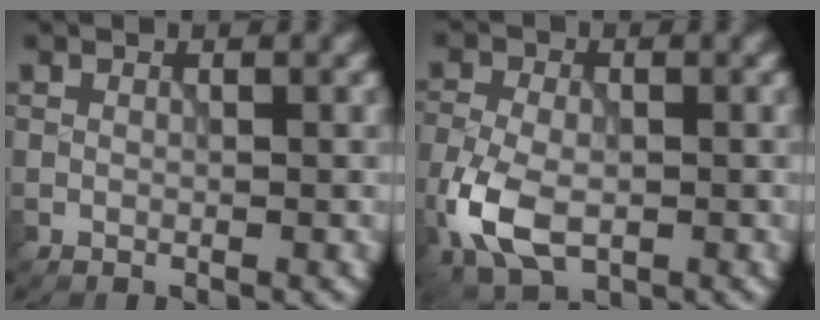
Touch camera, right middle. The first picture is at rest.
{"total": 6.1, "force": [-2.2, 3.6, 4.5], "torque": [-0.105, -0.011, -0.047]}